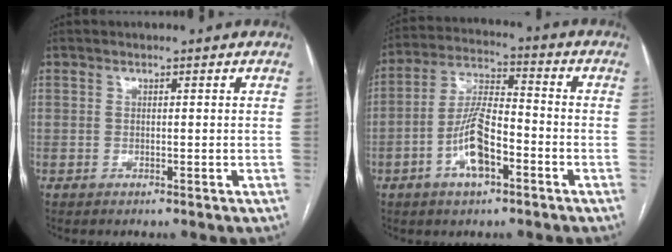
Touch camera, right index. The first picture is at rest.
{"total": 9.9, "force": [-4.0, 3.3, 8.4], "torque": [-0.176, 0.012, -0.072]}